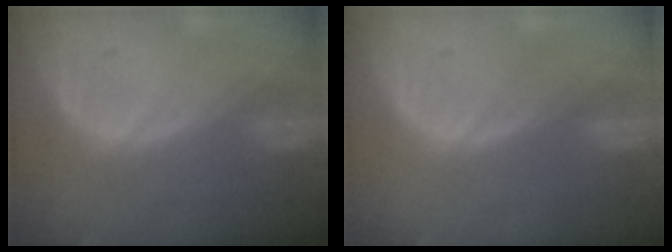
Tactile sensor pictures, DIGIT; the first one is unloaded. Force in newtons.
{"total": 0.0}